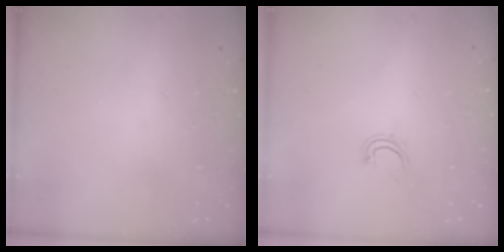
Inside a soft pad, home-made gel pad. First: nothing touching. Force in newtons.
{"total": 4.7, "press": 4.6, "slide": 0.9}